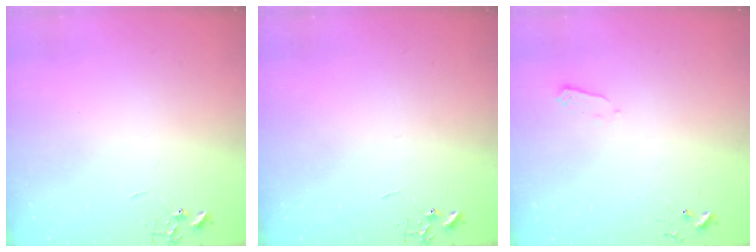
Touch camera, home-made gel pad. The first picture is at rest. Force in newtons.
{"total": 0.0}
{"total": 2.4, "press": 2.4, "slide": 0.4}